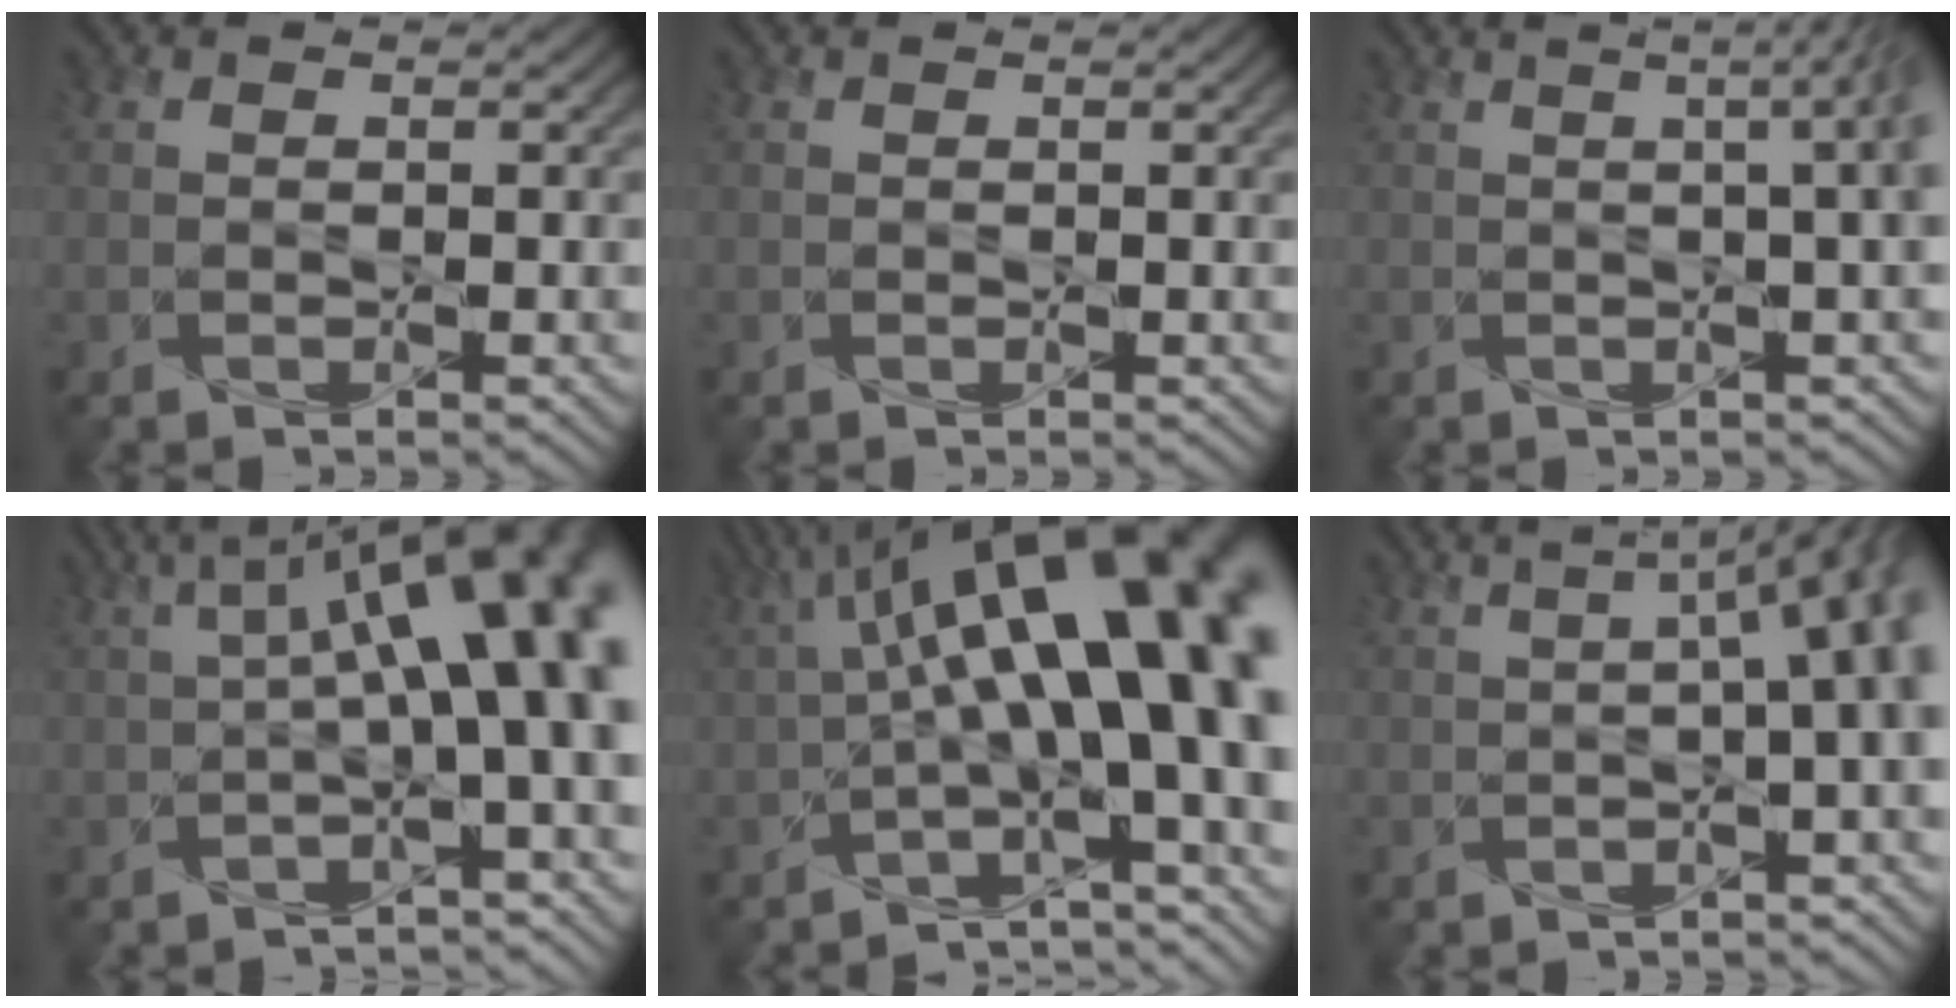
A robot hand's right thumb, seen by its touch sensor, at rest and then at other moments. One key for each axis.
{"total": 0.0}
{"total": 6.9, "fx": 1.3, "fy": 2.0, "fz": 6.5, "tx": -0.067, "ty": 0.033, "tz": -0.002}
{"total": 12.7, "fx": 1.6, "fy": 3.6, "fz": 12.1, "tx": -0.177, "ty": 0.017, "tz": 0.021}
{"total": 18.0, "fx": 0.9, "fy": 6.5, "fz": 16.7, "tx": -0.214, "ty": 0.018, "tz": 0.021}
{"total": 8.4, "fx": 0.3, "fy": 2.4, "fz": 8.1, "tx": -0.094, "ty": 0.021, "tz": -0.006}